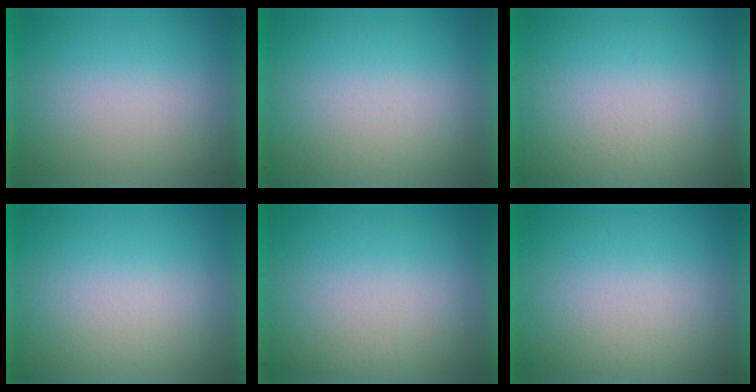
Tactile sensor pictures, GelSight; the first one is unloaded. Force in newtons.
{"total": 2.6}
{"total": 3.5}
{"total": 2.5}
{"total": 2.9}
{"total": 2.4}